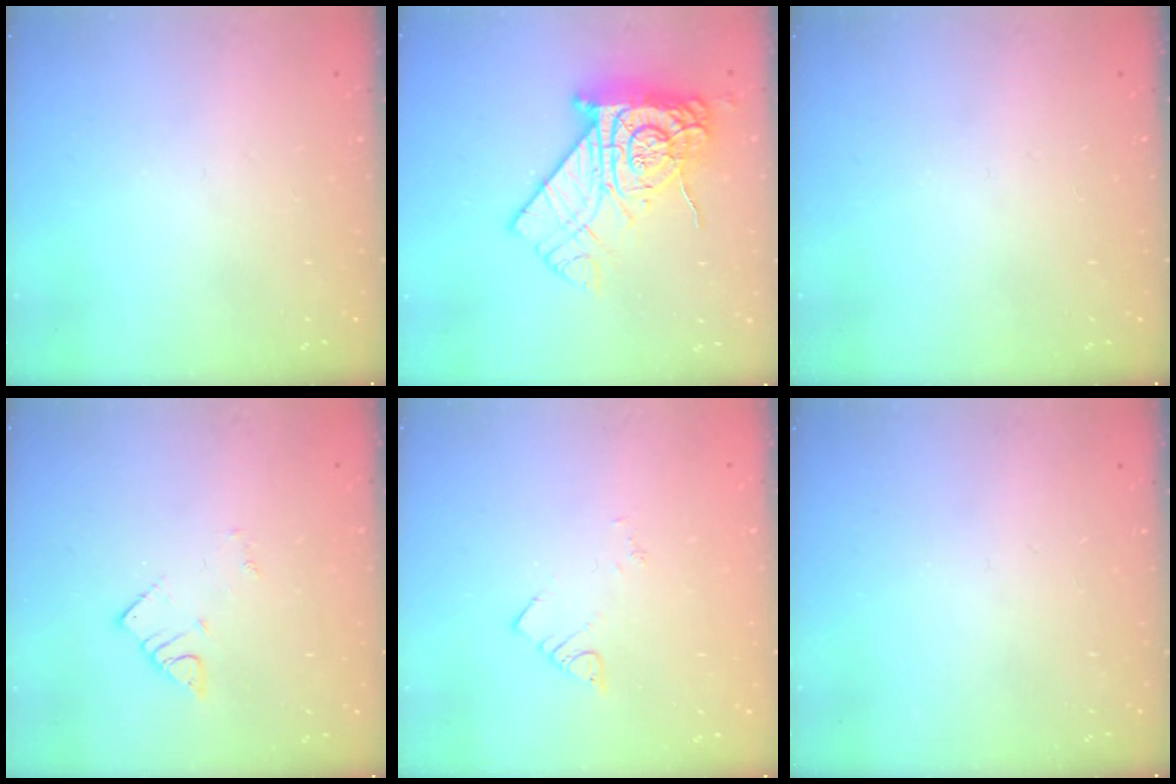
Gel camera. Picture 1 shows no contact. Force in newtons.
{"total": 20.2, "press": 20.1, "slide": 1.9}
{"total": 0.0}
{"total": 1.9, "press": 1.9, "slide": 0.2}
{"total": 1.8, "press": 1.8, "slide": 0.3}
{"total": 0.0}